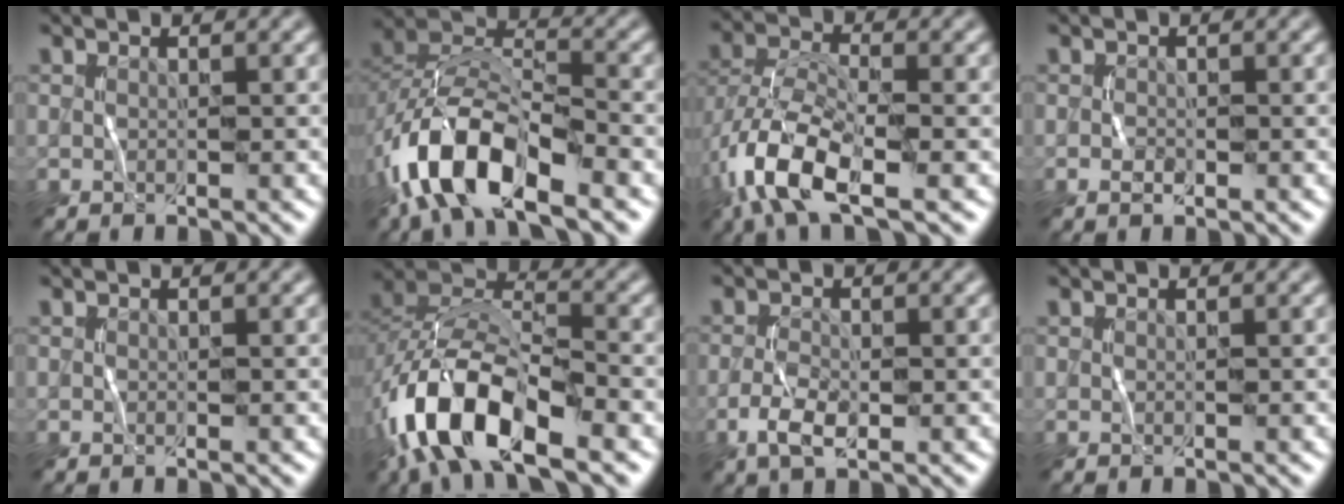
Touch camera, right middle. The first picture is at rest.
{"total": 10.1, "force": [-5.5, 4.7, 7.1], "torque": [-0.134, 0.011, -0.110]}
{"total": 8.4, "force": [-4.0, 3.6, 6.5], "torque": [-0.143, -0.001, -0.085]}
{"total": 0.8, "force": [-0.3, 0.5, 0.5], "torque": [-0.010, 0.000, -0.006]}
{"total": 0.0}
{"total": 11.3, "force": [-5.8, 5.2, 8.2], "torque": [-0.155, 0.008, -0.114]}
{"total": 2.8, "force": [-1.1, 1.3, 2.2], "torque": [-0.049, -0.002, -0.023]}
{"total": 0.0}